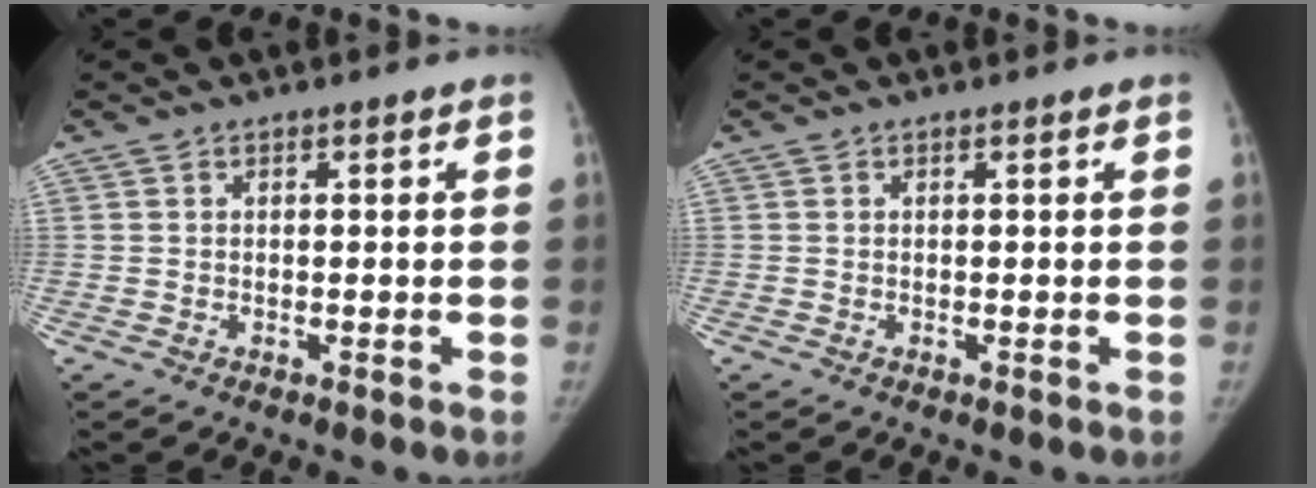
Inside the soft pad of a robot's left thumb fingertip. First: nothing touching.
{"total": 0.0}